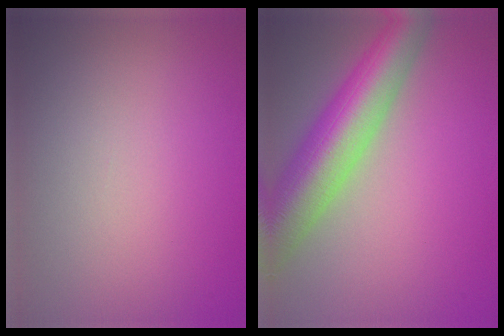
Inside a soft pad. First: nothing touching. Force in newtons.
{"total": 9.9, "press": 9.9, "slide": 0.5}